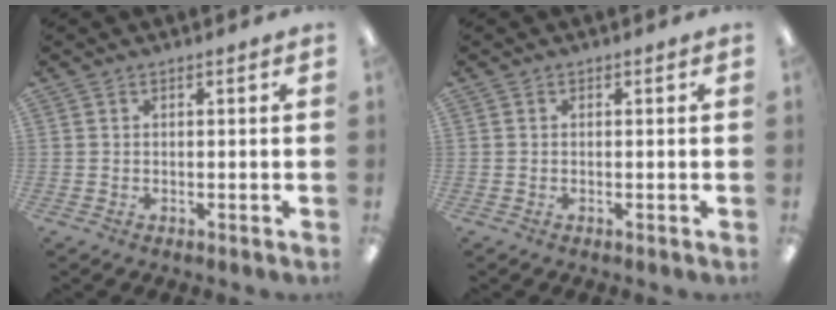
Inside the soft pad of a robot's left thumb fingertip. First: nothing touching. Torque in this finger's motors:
{"motor_torque": [0.00, 0.00, 0.01, 0.00, 0.00]}